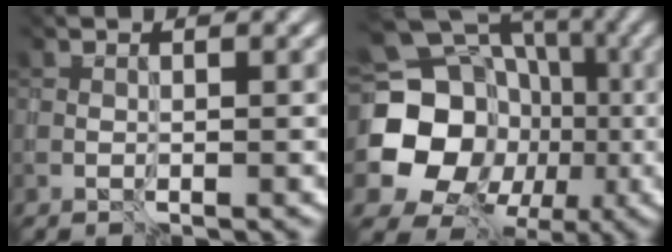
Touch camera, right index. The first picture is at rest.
{"total": 17.6, "force": [-0.3, 16.3, 6.7], "torque": [-0.141, 0.006, -0.027]}